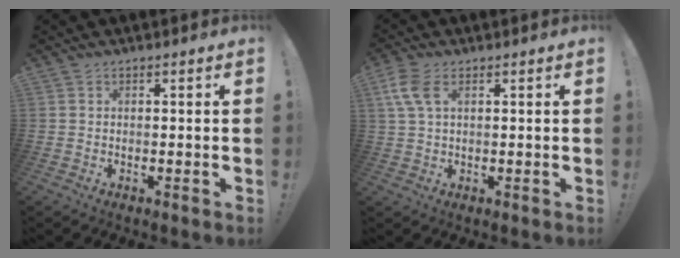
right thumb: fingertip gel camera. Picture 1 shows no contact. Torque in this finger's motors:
{"motor_torque": [0.57, 0.66, 0.55, -0.43, 0.21]}